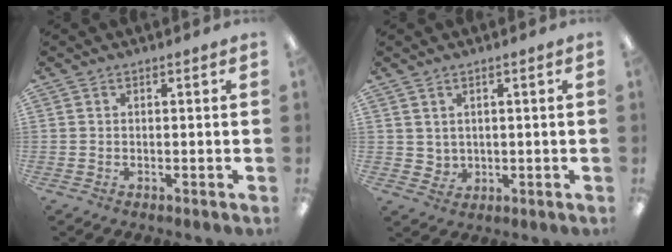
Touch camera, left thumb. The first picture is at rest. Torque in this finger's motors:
{"motor_torque": [-0.24, 0.18, 0.22, -0.28, 0.00]}